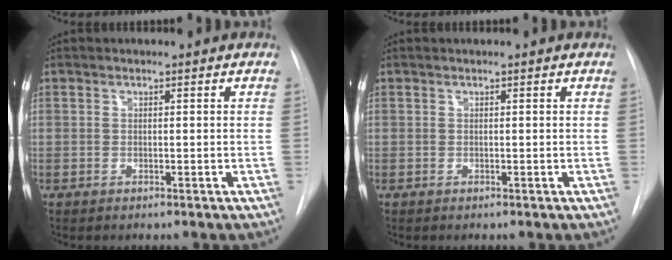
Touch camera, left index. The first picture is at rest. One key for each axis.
{"total": 1.0, "fx": 1.0, "fy": 0.0, "fz": 0.2, "tx": -0.006, "ty": 0.011, "tz": 0.014}